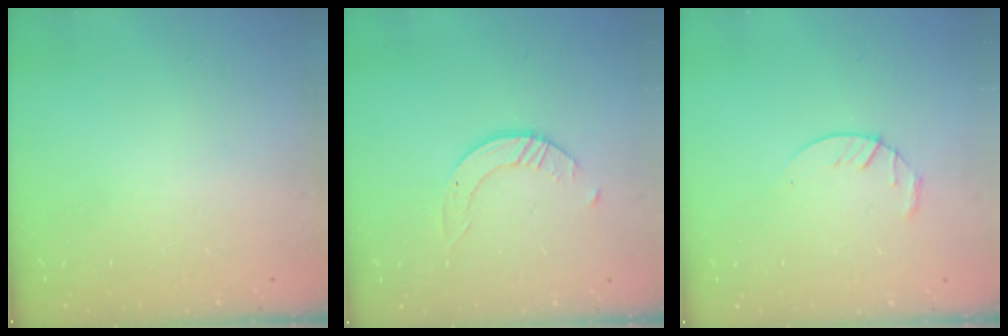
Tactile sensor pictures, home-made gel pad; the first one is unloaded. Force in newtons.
{"total": 2.5, "press": 2.5, "slide": 0.3}
{"total": 4.3, "press": 4.2, "slide": 0.6}